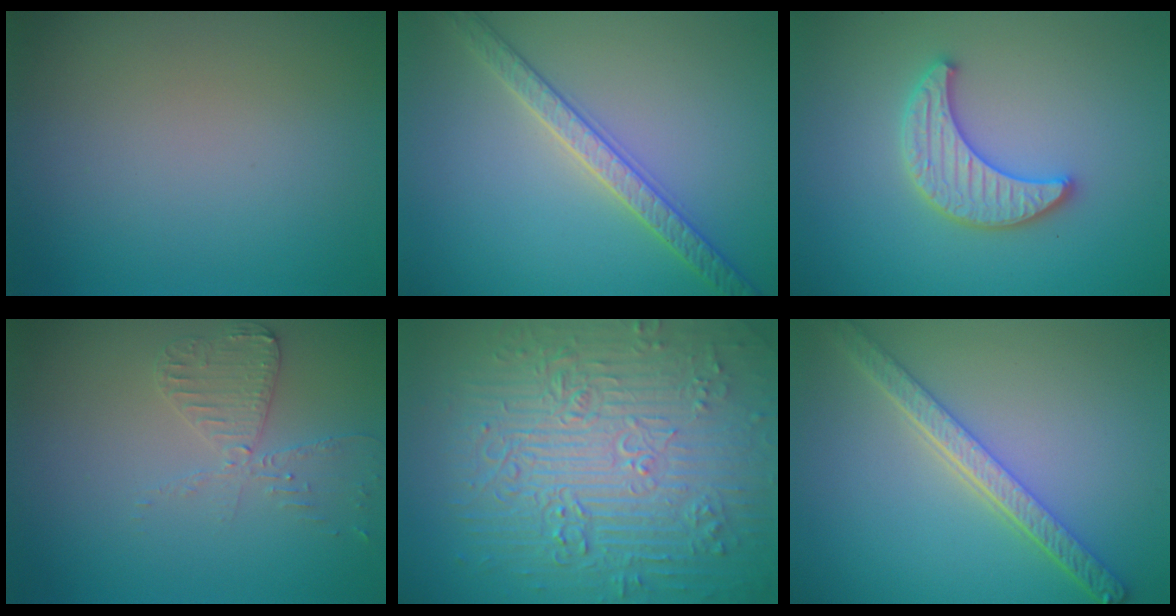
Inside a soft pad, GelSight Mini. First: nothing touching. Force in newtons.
{"total": 3.3, "press": 3.3, "slide": 0.1}
{"total": 4.0, "press": 4.0, "slide": 0.7}
{"total": 2.9, "press": 2.8, "slide": 0.6}
{"total": 11.8, "press": 7.8, "slide": 8.8}
{"total": 4.7, "press": 3.7, "slide": 2.8}